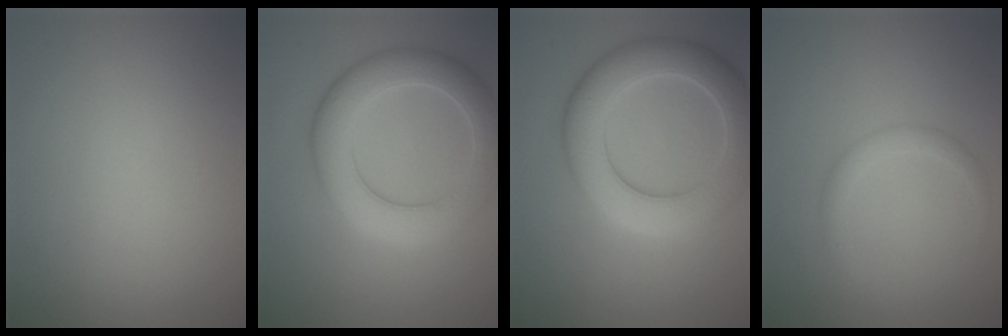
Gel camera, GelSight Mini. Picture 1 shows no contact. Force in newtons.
{"total": 6.5, "press": 6.5, "slide": 0.6}
{"total": 7.5, "press": 7.5, "slide": 0.4}
{"total": 1.5, "press": 1.5, "slide": 0.1}